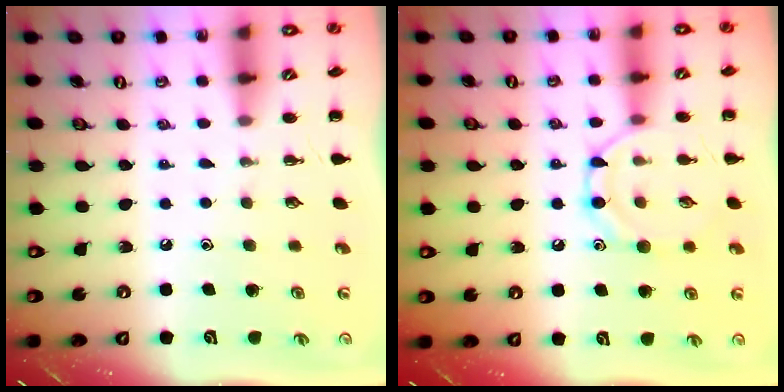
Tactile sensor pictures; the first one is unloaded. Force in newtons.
{"total": 10.0, "press": 10.0, "slide": 0.9}